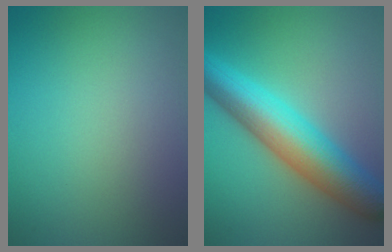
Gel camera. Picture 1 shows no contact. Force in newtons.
{"total": 8.9, "press": 8.9, "slide": 0.1}